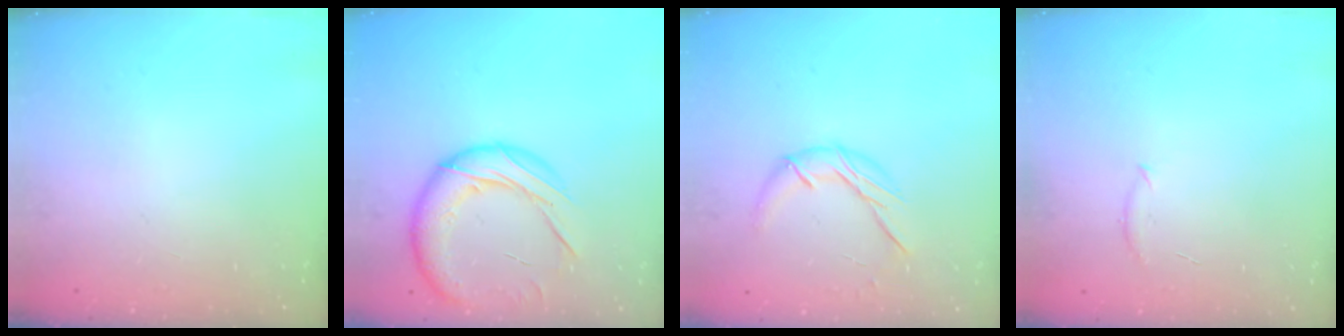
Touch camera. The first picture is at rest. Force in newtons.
{"total": 18.1, "press": 17.9, "slide": 2.8}
{"total": 8.7, "press": 8.7, "slide": 0.3}
{"total": 5.5, "press": 5.2, "slide": 1.5}